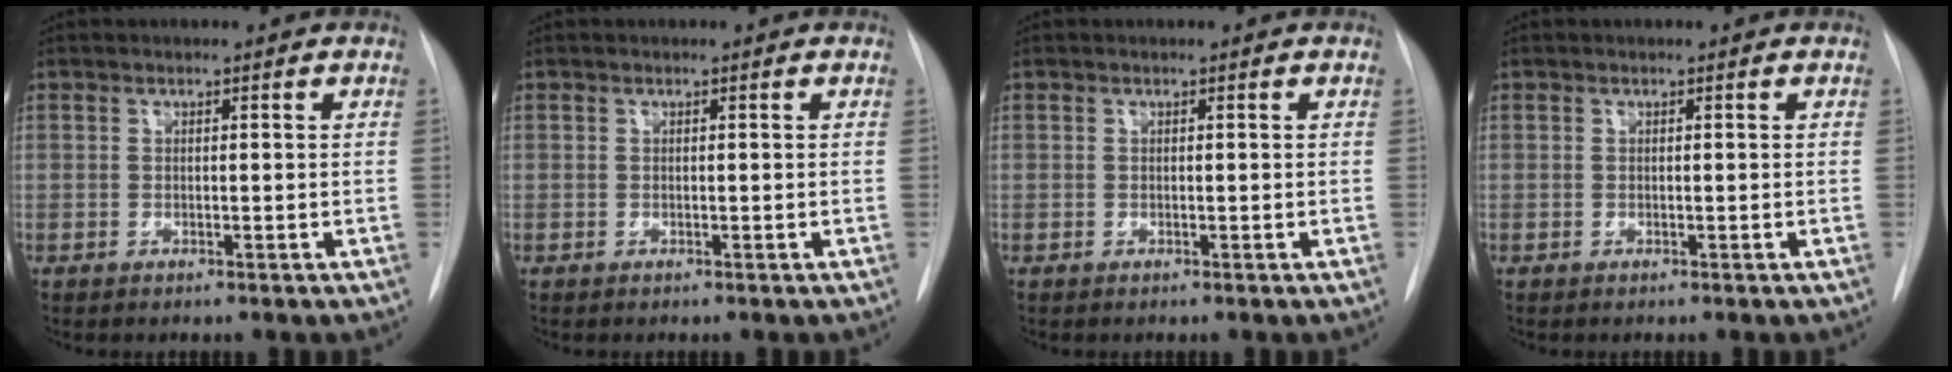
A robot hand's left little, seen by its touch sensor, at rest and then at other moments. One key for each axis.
{"total": 0.0}
{"total": 0.0}
{"total": 0.0}